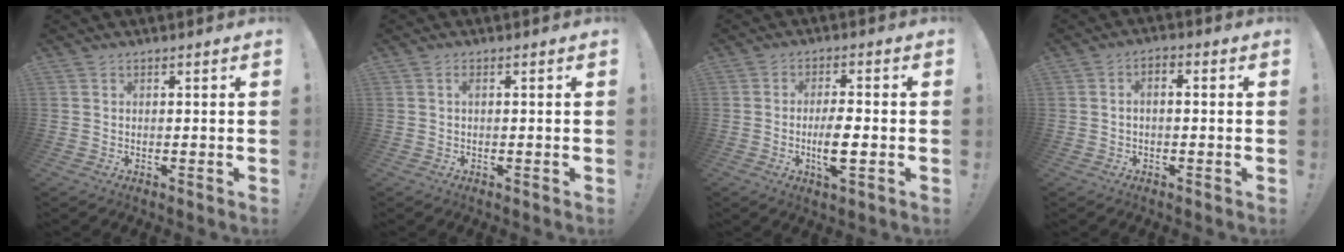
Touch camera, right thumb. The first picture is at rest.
{"total": 1.0, "force": [0.0, 0.3, 1.0], "torque": [-0.021, 0.003, -0.001]}
{"total": 7.6, "force": [-1.9, 1.8, 7.1], "torque": [-0.127, -0.005, -0.035]}
{"total": 2.5, "force": [-1.2, 1.1, 1.9], "torque": [-0.035, 0.011, -0.020]}